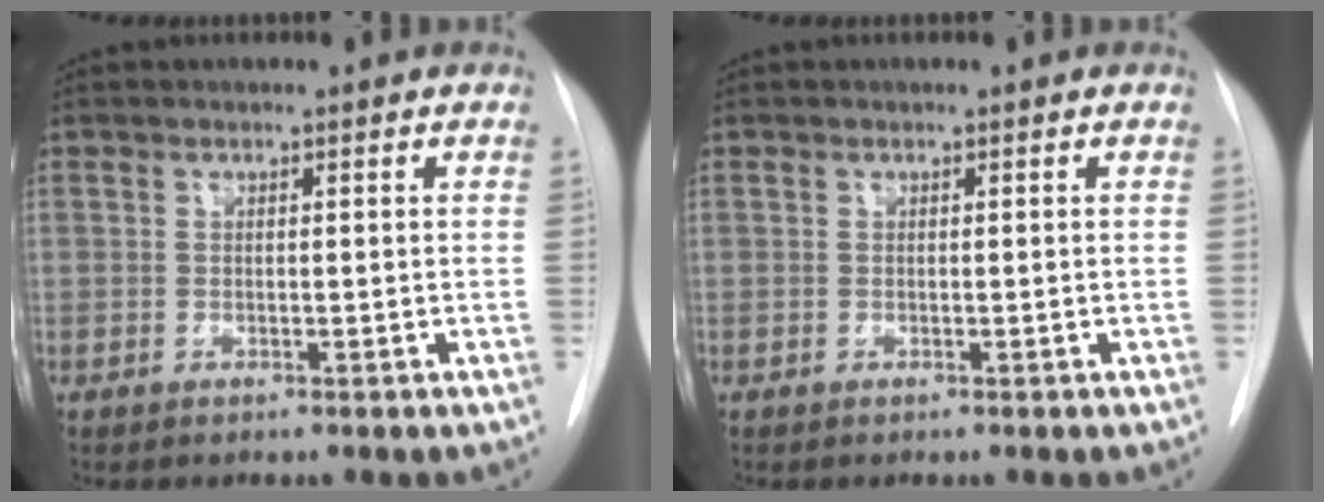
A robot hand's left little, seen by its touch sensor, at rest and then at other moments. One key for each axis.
{"total": 0.0}